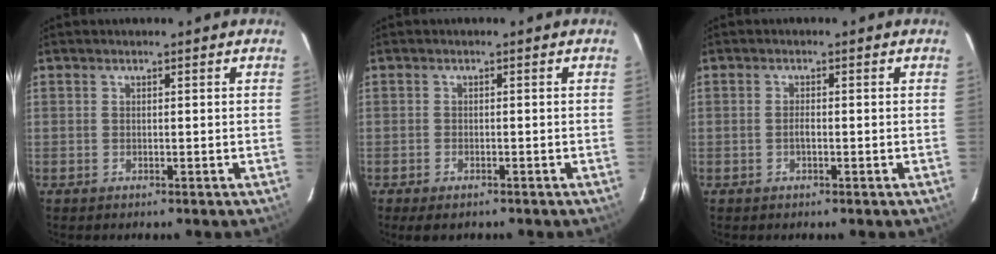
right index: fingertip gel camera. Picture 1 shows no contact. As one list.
[{"total": 3.0, "force": [-2.2, 1.3, 1.6], "torque": [-0.036, -0.011, -0.036]}, {"total": 1.2, "force": [-0.4, 0.4, 1.0], "torque": [-0.020, 0.003, -0.007]}]